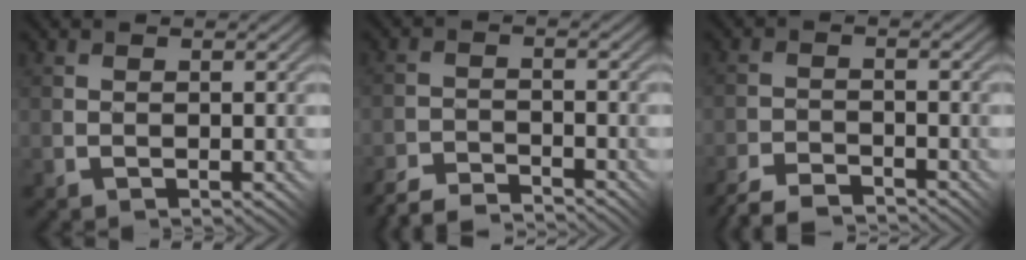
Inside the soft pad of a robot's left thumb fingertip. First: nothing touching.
{"total": 4.5, "force": [-4.4, 0.1, 0.7], "torque": [-0.008, 0.002, -0.092]}
{"total": 4.6, "force": [-4.4, 0.8, 1.4], "torque": [-0.025, 0.000, -0.089]}